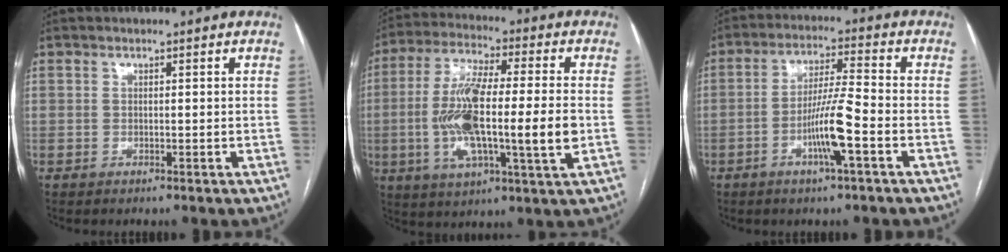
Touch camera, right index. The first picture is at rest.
{"total": 17.1, "force": [-2.0, 2.2, 16.8], "torque": [-0.325, 0.000, -0.039]}
{"total": 8.4, "force": [-3.2, -0.2, 7.8], "torque": [-0.149, 0.000, -0.060]}